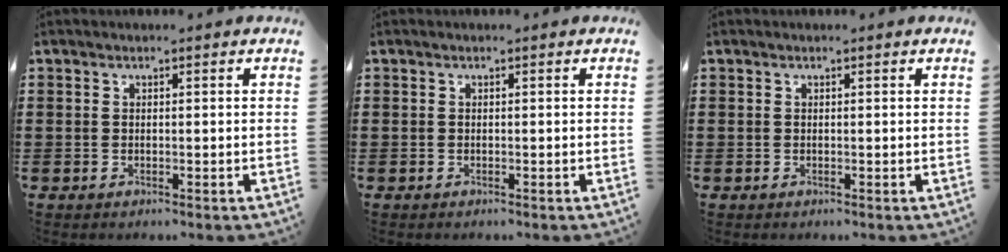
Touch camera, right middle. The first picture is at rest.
{"total": 0.0}
{"total": 0.0}